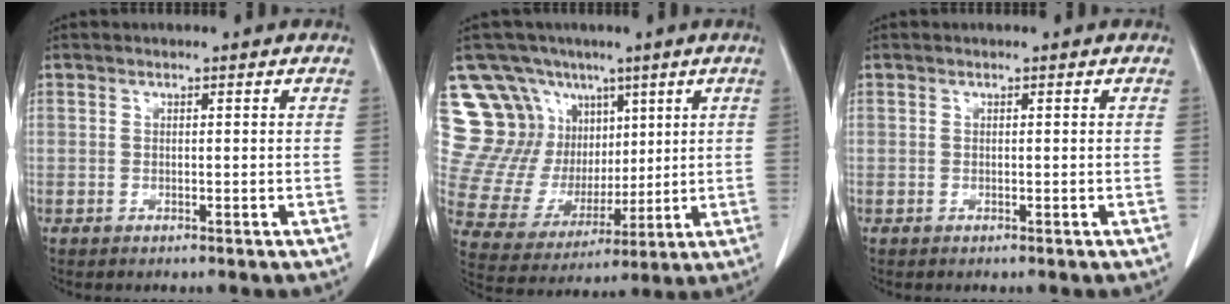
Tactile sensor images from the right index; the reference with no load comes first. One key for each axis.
{"total": 15.3, "fx": 8.5, "fy": 12.1, "fz": 3.8, "tx": -0.083, "ty": 0.061, "tz": 0.176}
{"total": 0.0}